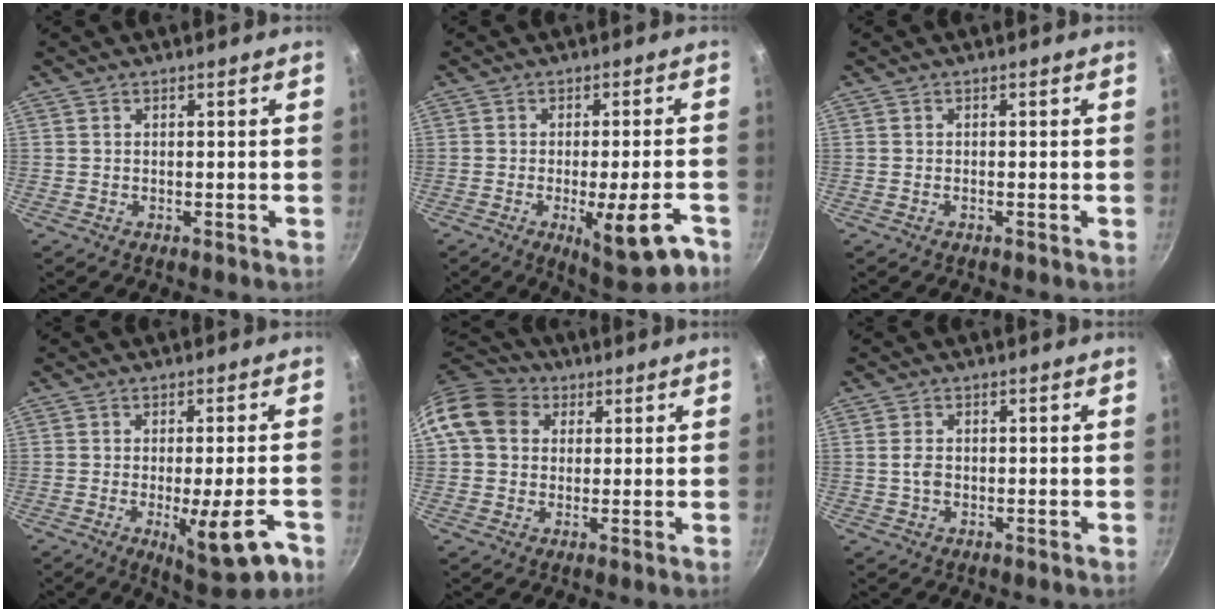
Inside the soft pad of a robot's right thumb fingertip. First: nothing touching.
{"total": 11.6, "force": [-5.0, 3.0, 10.0], "torque": [-0.120, 0.010, -0.060]}
{"total": 0.5, "force": [-0.4, 0.1, 0.4], "torque": [-0.012, 0.005, -0.011]}
{"total": 11.0, "force": [-4.4, 2.6, 9.7], "torque": [-0.120, 0.003, -0.054]}
{"total": 11.5, "force": [3.5, 9.4, 5.6], "torque": [-0.084, 0.016, 0.049]}
{"total": 2.3, "force": [-0.2, 1.6, 1.6], "torque": [-0.033, 0.004, -0.007]}